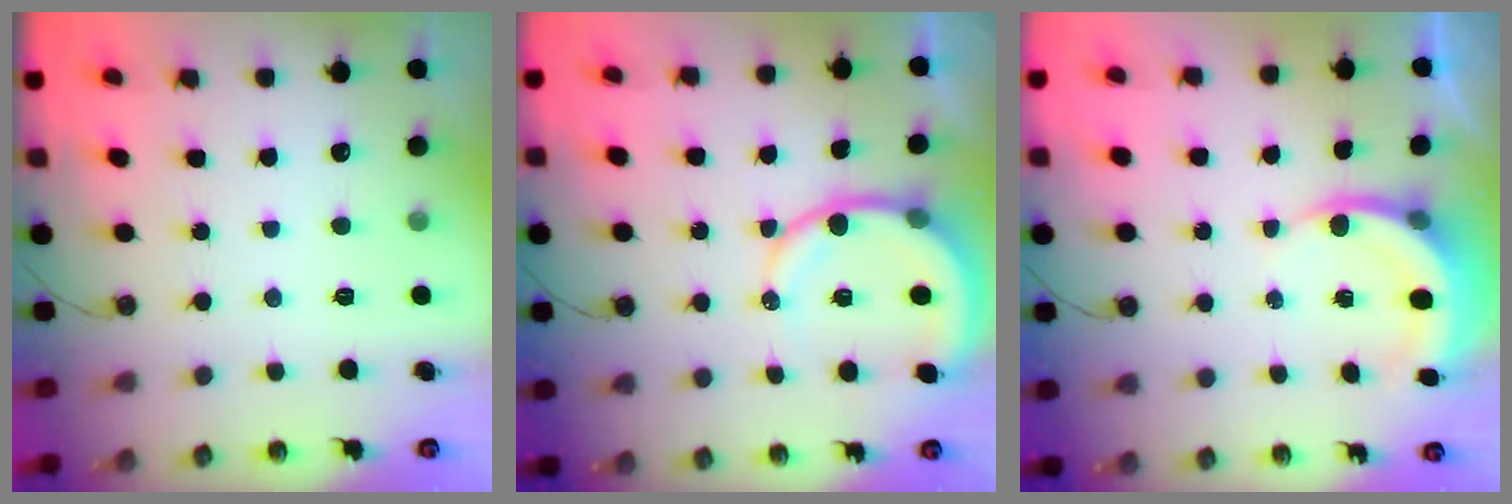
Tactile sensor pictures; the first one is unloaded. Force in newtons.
{"total": 9.6, "press": 9.5, "slide": 1.1}
{"total": 4.9, "press": 4.8, "slide": 0.7}